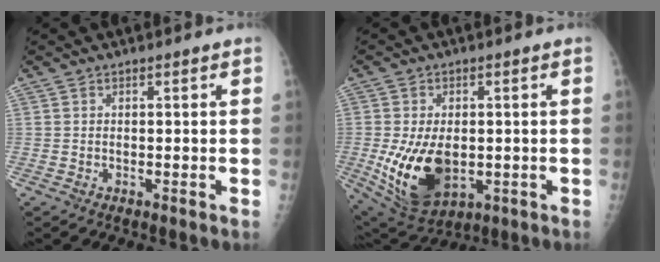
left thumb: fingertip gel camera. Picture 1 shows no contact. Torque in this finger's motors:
{"motor_torque": [0.95, 1.00, 1.63, -0.10, 0.45]}